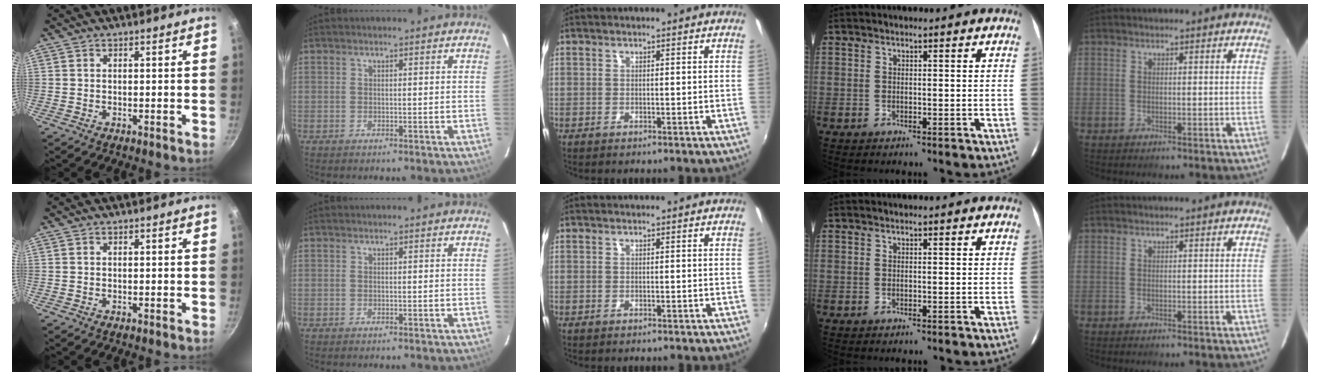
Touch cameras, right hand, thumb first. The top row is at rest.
{}